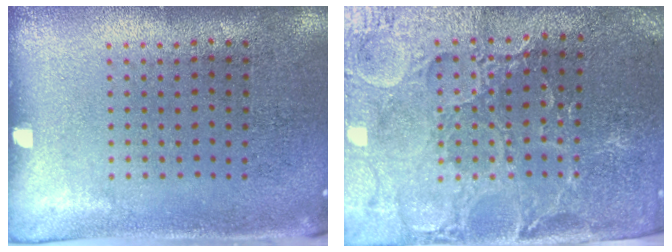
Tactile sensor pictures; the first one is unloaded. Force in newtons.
{"total": 3.3, "press": 3.2, "slide": 0.5}